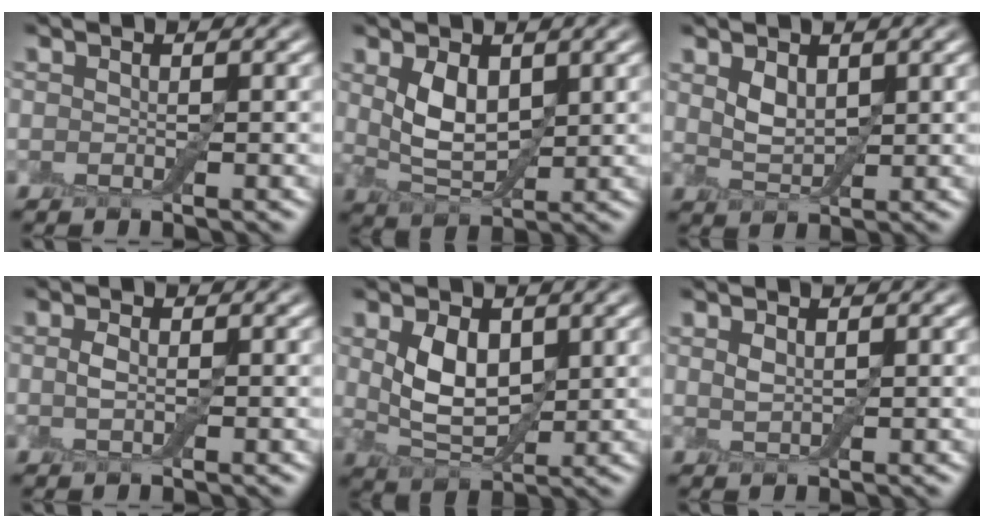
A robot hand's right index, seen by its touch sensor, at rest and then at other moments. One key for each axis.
{"total": 4.0, "fx": 1.2, "fy": 2.3, "fz": 3.1, "tx": -0.071, "ty": -0.002, "tz": 0.029}
{"total": 2.0, "fx": 1.0, "fy": 1.1, "fz": 1.3, "tx": -0.030, "ty": -0.002, "tz": 0.025}
{"total": 1.0, "fx": 0.2, "fy": 0.3, "fz": 0.9, "tx": -0.025, "ty": 0.002, "tz": 0.003}
{"total": 4.7, "fx": 1.1, "fy": 2.8, "fz": 3.6, "tx": -0.081, "ty": -0.002, "tz": 0.027}
{"total": 1.0, "fx": 0.6, "fy": 0.4, "fz": 0.7, "tx": -0.020, "ty": 0.001, "tz": 0.016}